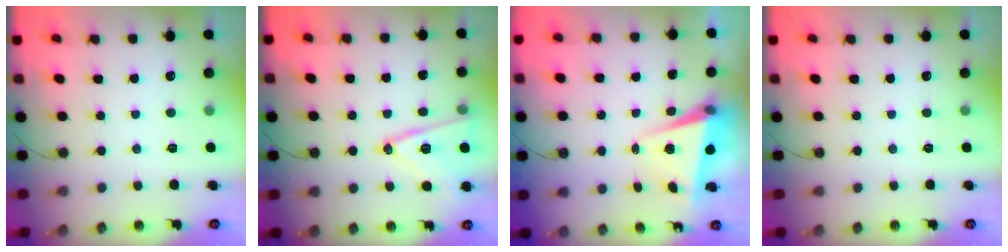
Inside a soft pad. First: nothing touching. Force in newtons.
{"total": 15.1, "press": 14.9, "slide": 2.6}
{"total": 5.3, "press": 5.2, "slide": 1.1}
{"total": 0.0}